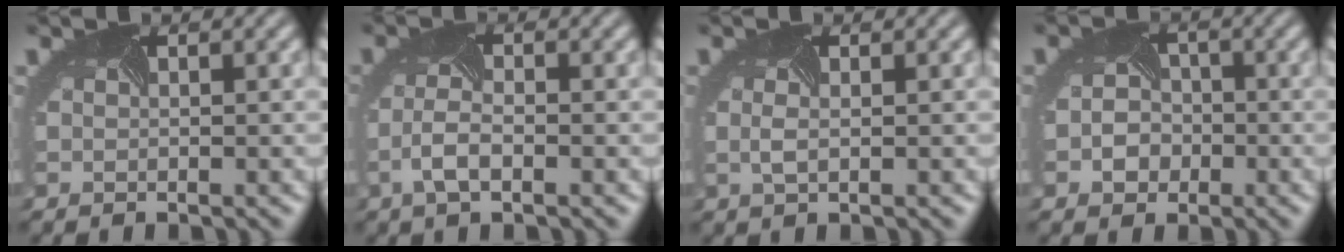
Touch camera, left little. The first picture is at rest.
{"total": 2.6, "force": [-1.2, 0.9, 2.1], "torque": [-0.058, -0.002, -0.024]}
{"total": 0.9, "force": [0.0, 0.3, 0.8], "torque": [-0.020, 0.001, 0.001]}
{"total": 2.6, "force": [-0.9, 2.2, 1.0], "torque": [-0.013, -0.002, -0.018]}